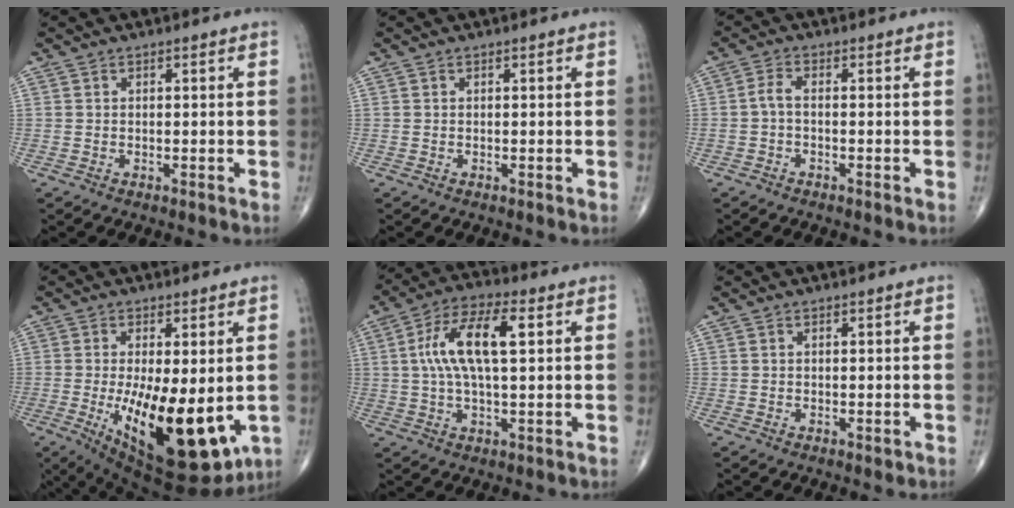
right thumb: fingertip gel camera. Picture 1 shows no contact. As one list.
[{"total": 0.0}, {"total": 2.3, "force": [-0.6, 1.0, 2.0], "torque": [-0.045, 0.006, -0.017]}, {"total": 19.3, "force": [-3.5, 7.5, 17.4], "torque": [-0.259, -0.036, -0.027]}, {"total": 12.6, "force": [2.5, 4.8, 11.3], "torque": [-0.220, 0.021, 0.042]}, {"total": 0.7, "force": [-0.1, 0.4, 0.6], "torque": [-0.010, -0.003, 0.002]}]